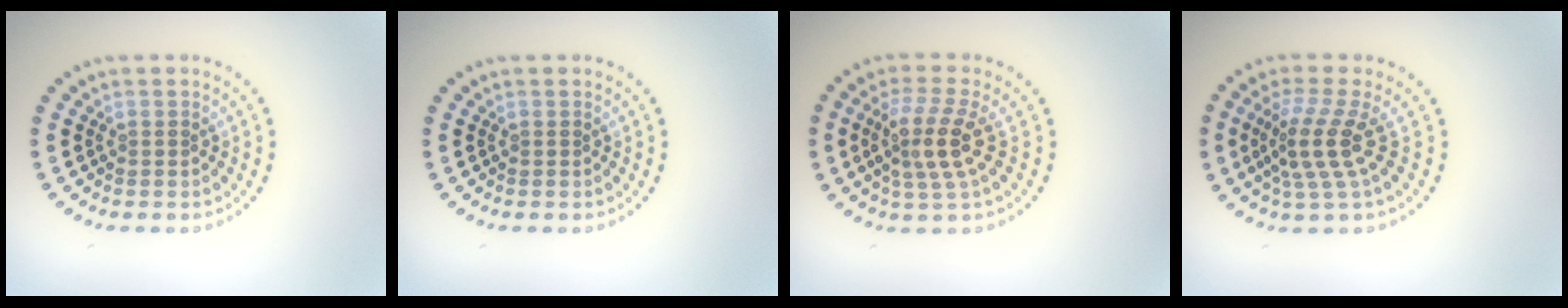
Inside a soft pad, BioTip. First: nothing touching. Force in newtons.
{"total": 0.0}
{"total": 3.8, "press": 3.3, "slide": 2.0}
{"total": 3.8, "press": 2.7, "slide": 2.7}